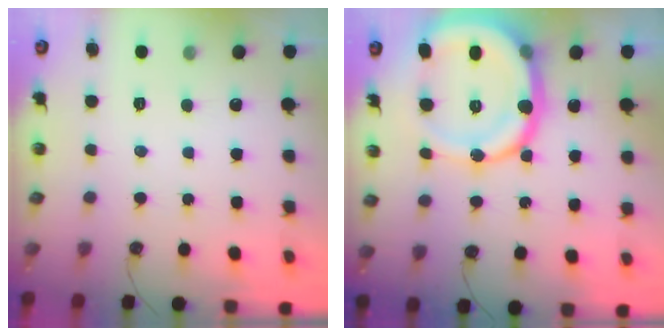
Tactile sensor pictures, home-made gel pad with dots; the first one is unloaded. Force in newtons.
{"total": 23.3, "press": 23.0, "slide": 3.8}